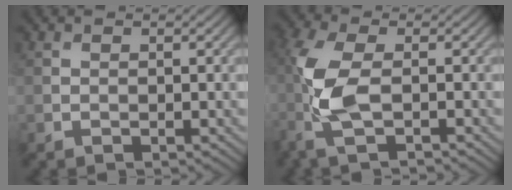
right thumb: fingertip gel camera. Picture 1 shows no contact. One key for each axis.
{"total": 7.0, "fx": -1.7, "fy": 2.6, "fz": 6.2, "tx": -0.165, "ty": 0.001, "tz": -0.040}